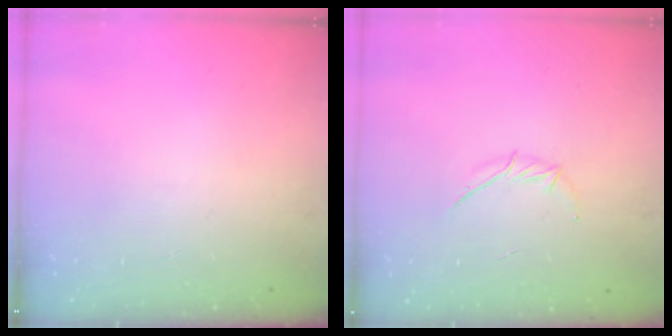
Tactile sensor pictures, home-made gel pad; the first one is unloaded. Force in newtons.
{"total": 3.9, "press": 3.8, "slide": 0.8}